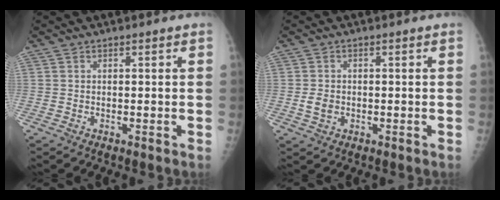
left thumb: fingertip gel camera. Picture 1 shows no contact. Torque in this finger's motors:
{"motor_torque": [0.04, -0.01, 0.36, -0.07, 0.00]}